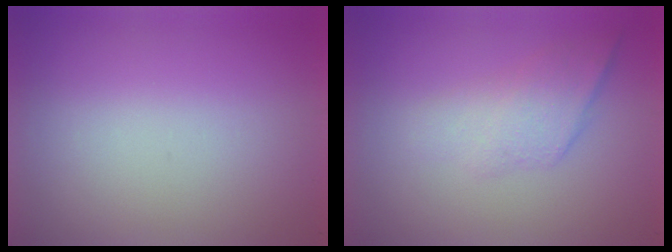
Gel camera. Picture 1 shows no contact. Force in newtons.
{"total": 2.2}